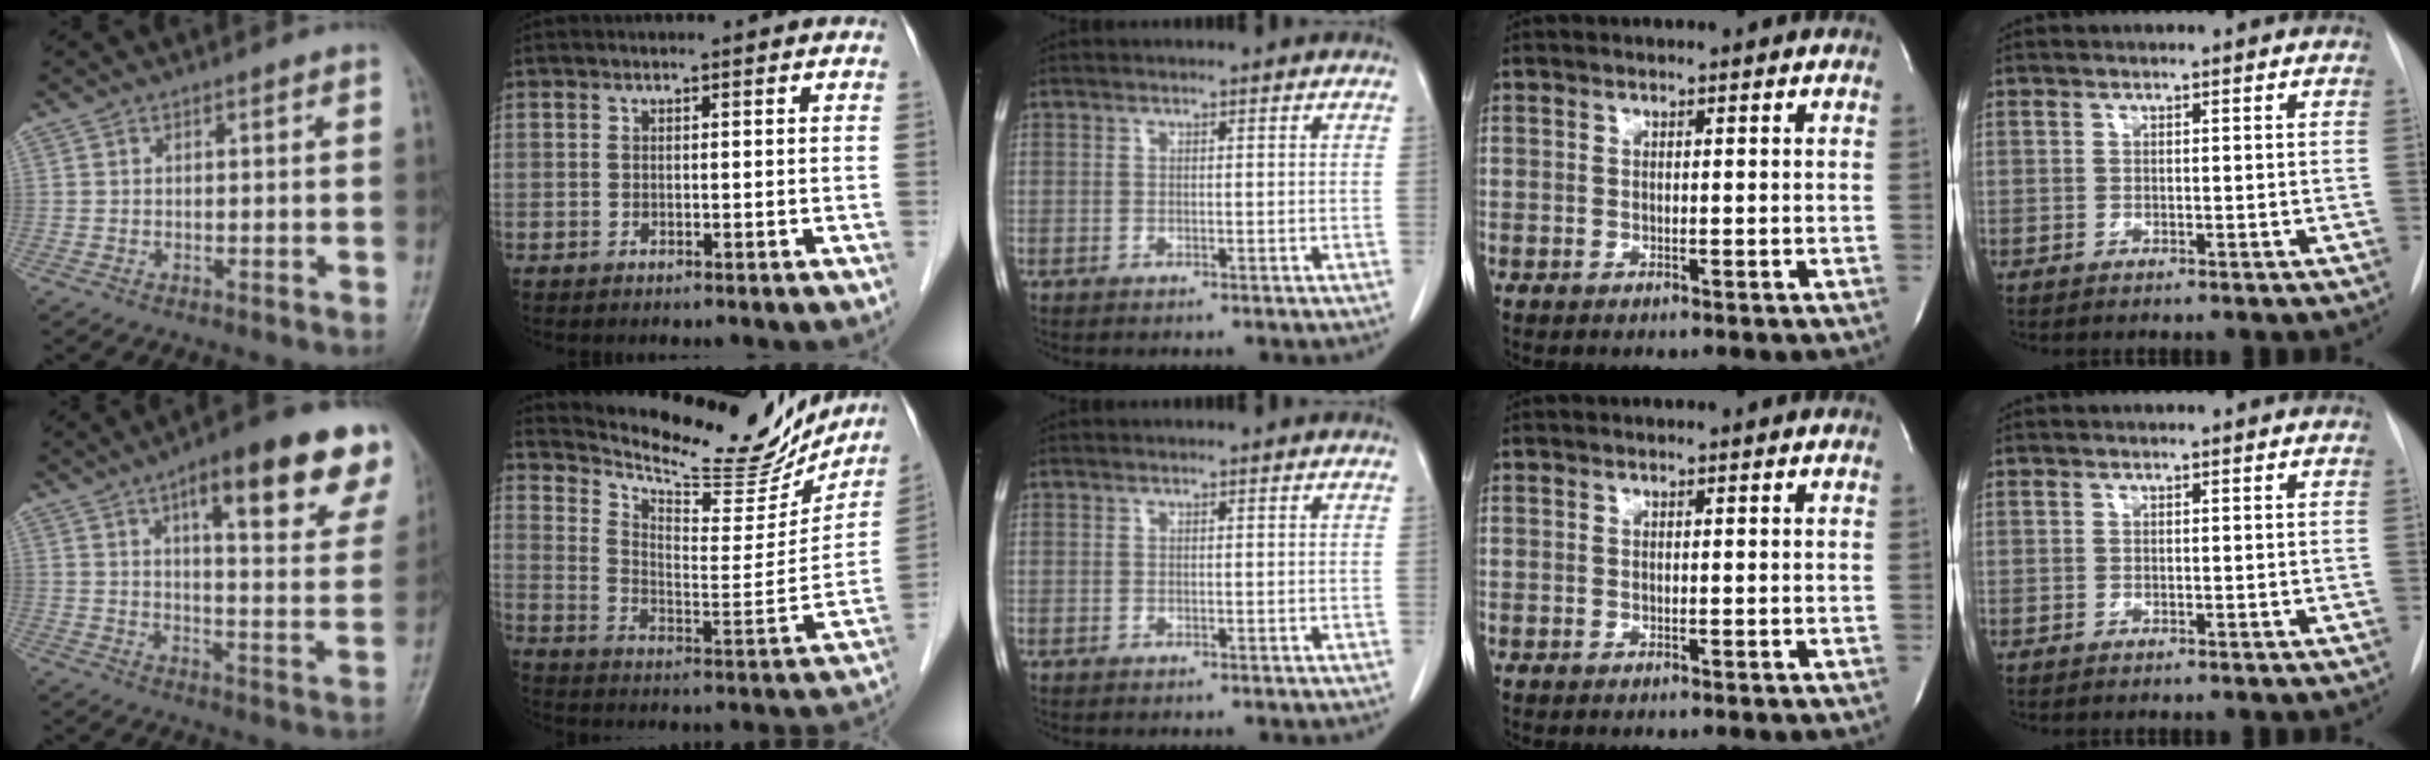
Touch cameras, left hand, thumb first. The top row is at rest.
{"thumb": {"total": 21.7, "force": [12.0, 5.9, 17.1], "torque": [-0.197, -0.034, 0.156]}, "index": {"total": 22.0, "force": [20.3, 4.7, 7.1], "torque": [-0.116, -0.043, 0.285]}}